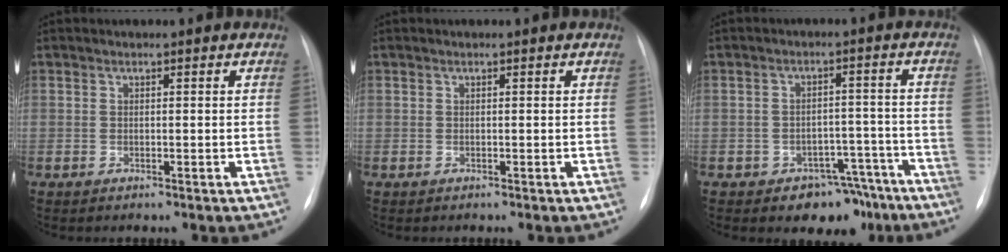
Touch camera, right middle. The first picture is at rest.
{"total": 0.0}
{"total": 7.0, "force": [-5.1, 4.2, 2.3], "torque": [-0.003, 0.029, -0.066]}